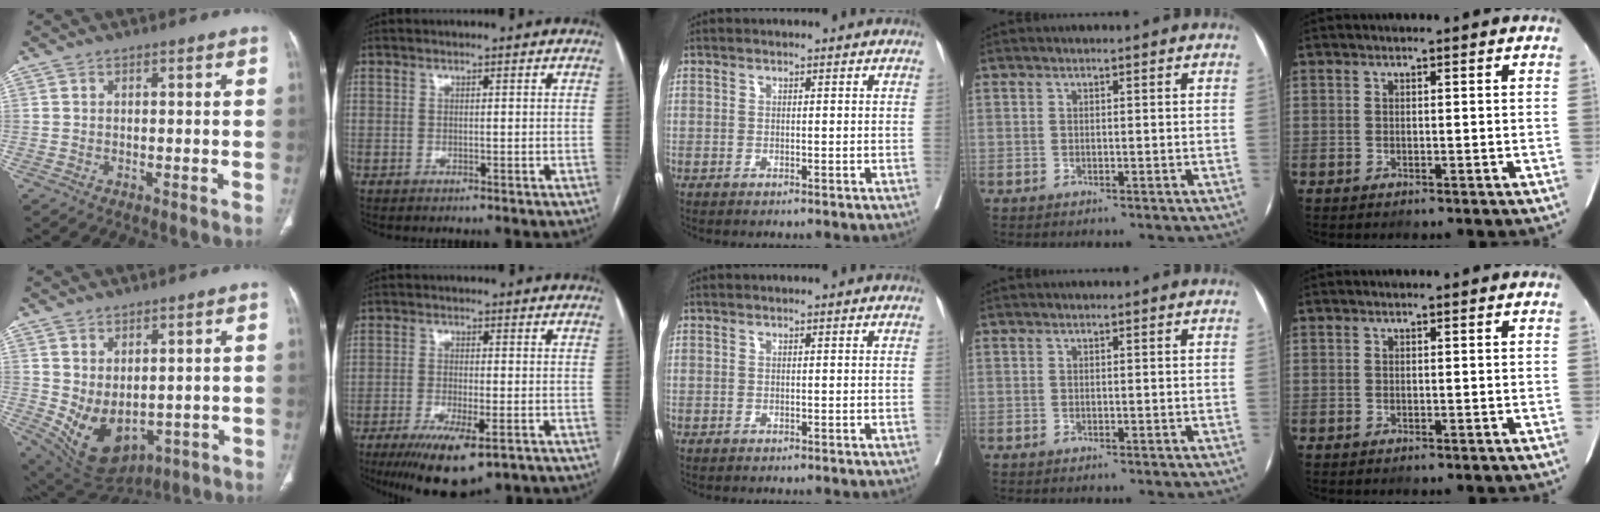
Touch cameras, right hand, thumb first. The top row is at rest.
{"thumb": {"total": 10.8, "force": [-0.4, 6.9, 8.3], "torque": [-0.128, -0.011, 0.031]}, "index": {"total": 10.0, "force": [-5.9, 2.3, 7.7], "torque": [-0.129, -0.023, -0.091]}}